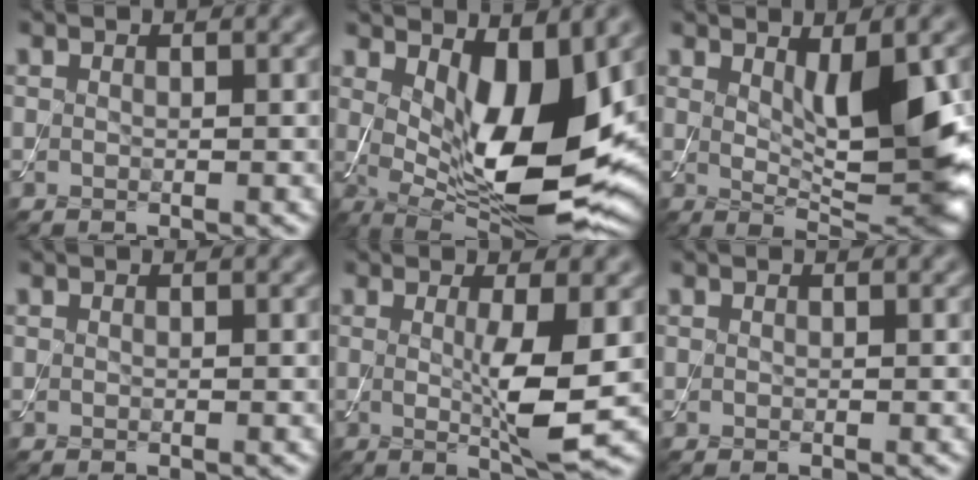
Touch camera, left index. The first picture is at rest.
{"total": 11.0, "force": [1.3, 4.2, 10.1], "torque": [-0.164, -0.019, 0.028]}
{"total": 6.6, "force": [1.2, 1.8, 6.2], "torque": [-0.097, -0.011, 0.024]}
{"total": 0.0}
{"total": 4.7, "force": [0.0, 0.6, 4.7], "torque": [-0.083, -0.013, 0.002]}
{"total": 0.0}